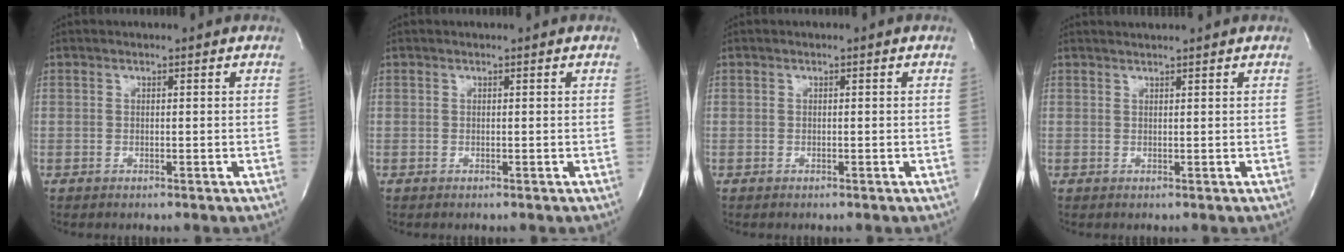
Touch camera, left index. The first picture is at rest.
{"total": 0.0}
{"total": 0.0}
{"total": 2.7, "force": [2.6, -0.3, 0.7], "torque": [-0.010, 0.017, 0.041]}